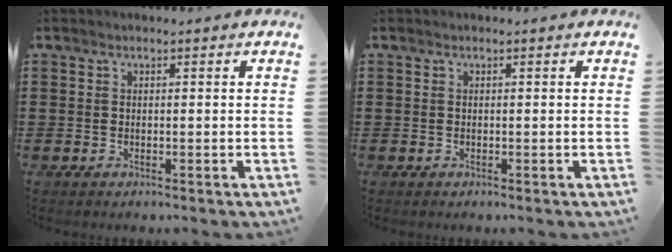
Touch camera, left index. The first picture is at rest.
{"total": 0.0}